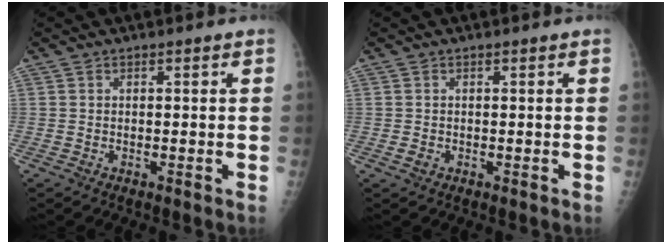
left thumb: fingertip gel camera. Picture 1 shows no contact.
{"total": 1.1, "force": [-0.3, 0.9, 0.5], "torque": [-0.008, 0.000, -0.003]}